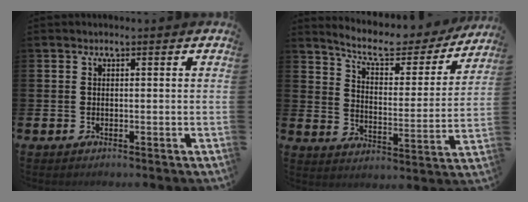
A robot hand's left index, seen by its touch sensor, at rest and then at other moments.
{"total": 7.8, "force": [7.0, 2.1, 2.8], "torque": [-0.085, -0.043, 0.118]}